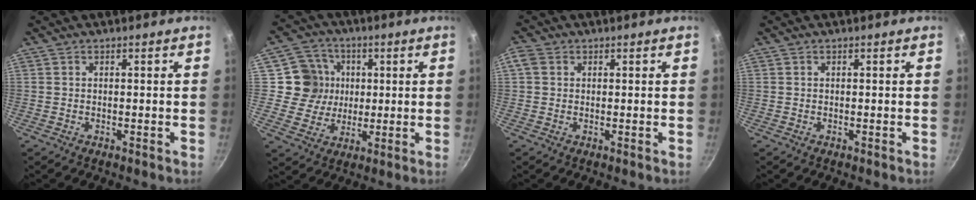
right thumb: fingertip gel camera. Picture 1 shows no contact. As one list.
[{"total": 9.6, "force": [1.5, 9.2, 2.1], "torque": [0.000, 0.004, 0.020]}, {"total": 2.4, "force": [0.6, 2.0, 1.3], "torque": [-0.024, 0.004, 0.006]}, {"total": 0.0}]